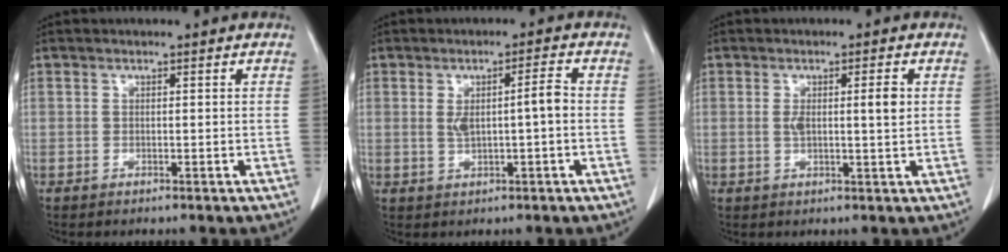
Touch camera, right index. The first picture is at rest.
{"total": 4.6, "force": [0.1, 0.8, 4.5], "torque": [-0.079, 0.012, 0.007]}
{"total": 3.5, "force": [0.8, 0.5, 3.4], "torque": [-0.057, 0.000, 0.012]}